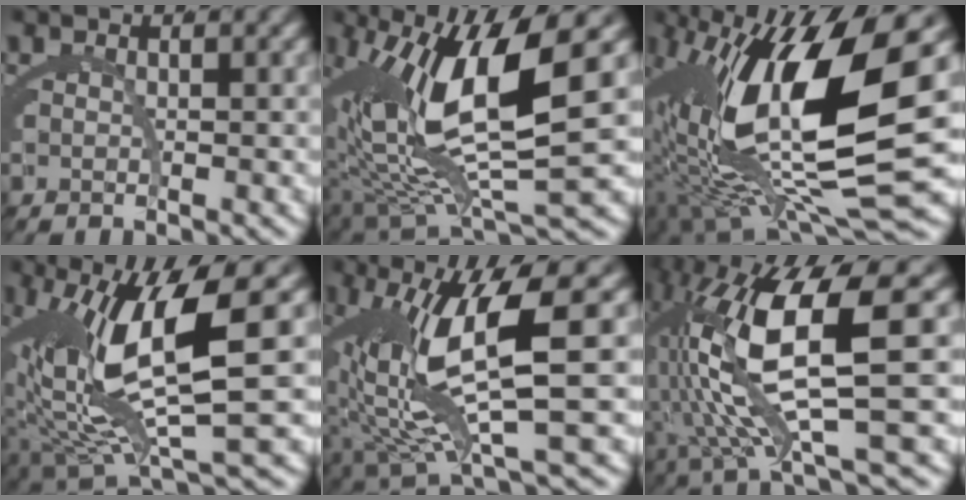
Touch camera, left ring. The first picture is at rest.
{"total": 14.7, "force": [1.0, 6.9, 12.9], "torque": [-0.215, 0.000, 0.031]}
{"total": 19.7, "force": [0.3, 7.9, 18.0], "torque": [-0.265, 0.011, 0.016]}
{"total": 12.5, "force": [0.4, 4.9, 11.5], "torque": [-0.189, 0.007, 0.018]}
{"total": 11.5, "force": [1.1, 3.8, 10.8], "torque": [-0.179, 0.012, 0.027]}
{"total": 12.5, "force": [1.4, 4.3, 11.6], "torque": [-0.220, -0.003, 0.036]}